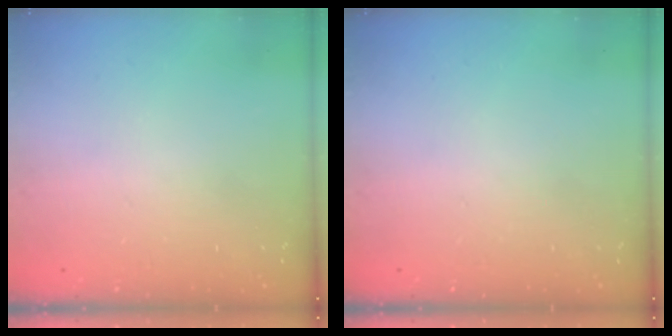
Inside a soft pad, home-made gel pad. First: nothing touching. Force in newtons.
{"total": 0.0}